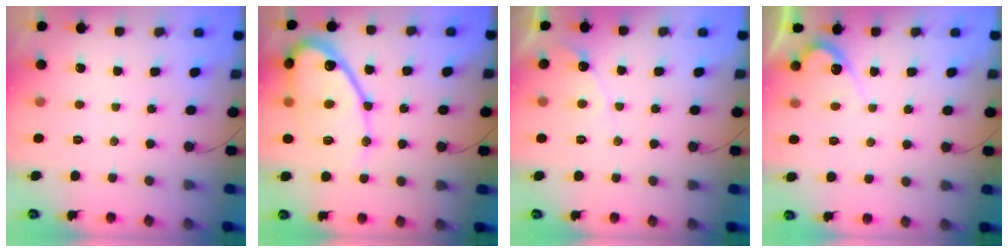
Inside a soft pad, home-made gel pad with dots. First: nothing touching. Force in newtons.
{"total": 14.2, "press": 14.1, "slide": 1.9}
{"total": 6.6, "press": 6.6, "slide": 0.5}
{"total": 4.8, "press": 4.7, "slide": 0.3}